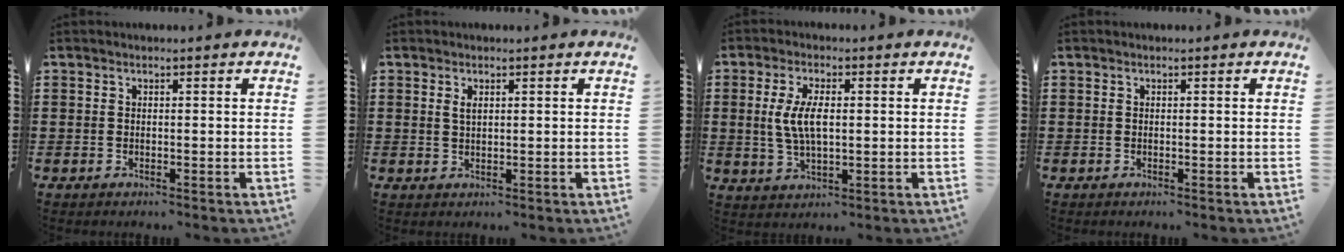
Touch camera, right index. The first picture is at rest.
{"total": 1.3, "force": [0.7, 0.5, 1.1], "torque": [-0.023, 0.002, 0.011]}
{"total": 5.9, "force": [0.5, 2.5, 5.4], "torque": [-0.121, 0.003, 0.003]}
{"total": 0.0}